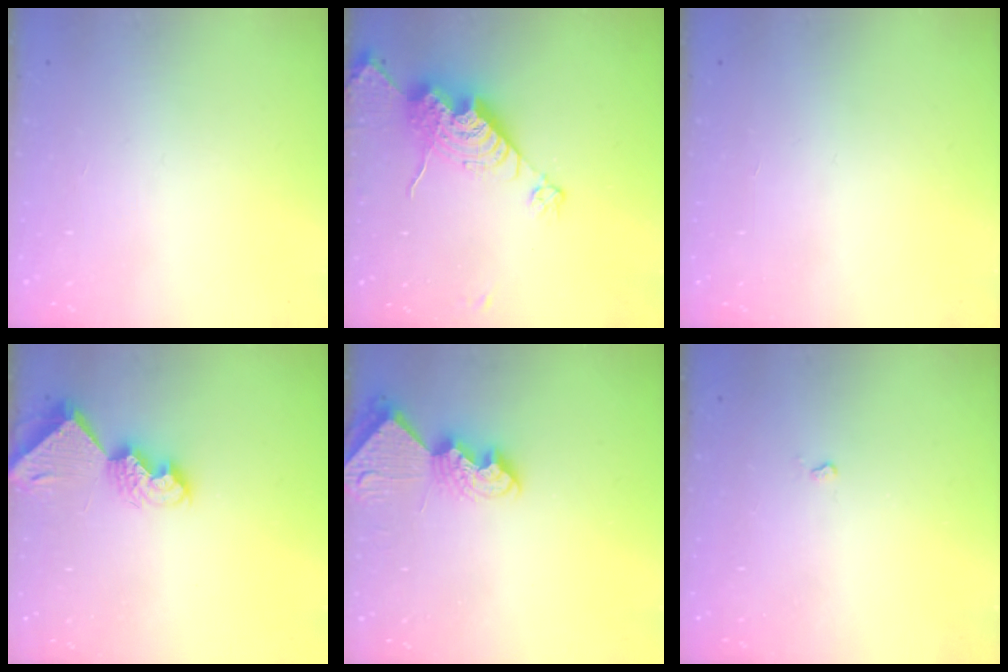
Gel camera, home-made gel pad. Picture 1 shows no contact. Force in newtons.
{"total": 15.9, "press": 15.9, "slide": 1.3}
{"total": 0.0}
{"total": 10.0, "press": 9.9, "slide": 1.1}
{"total": 7.0, "press": 6.9, "slide": 0.5}
{"total": 2.4, "press": 2.3, "slide": 0.5}